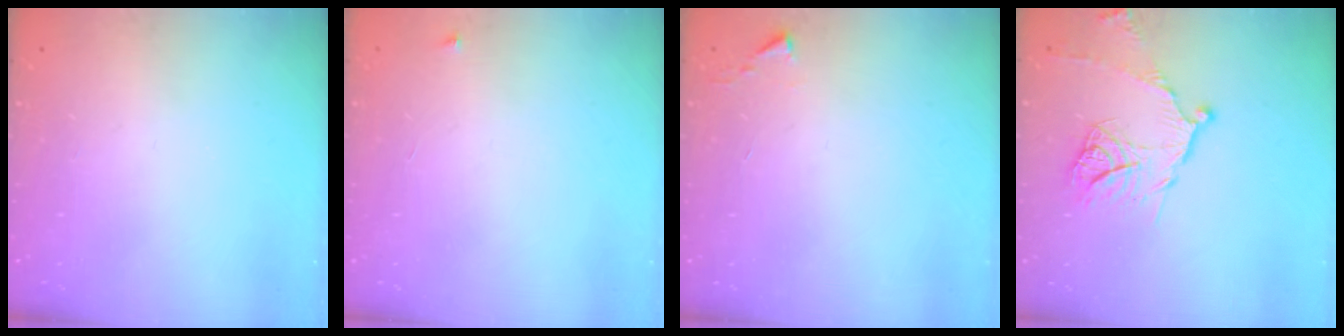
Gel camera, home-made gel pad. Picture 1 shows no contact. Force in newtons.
{"total": 2.3, "press": 2.3, "slide": 0.3}
{"total": 1.1, "press": 1.1, "slide": 0.1}
{"total": 12.4, "press": 12.4, "slide": 1.0}